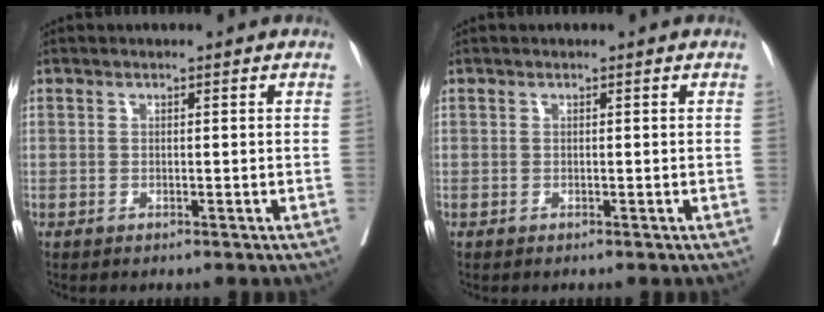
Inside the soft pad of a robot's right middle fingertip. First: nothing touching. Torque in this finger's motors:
{"motor_torque": [0.00, 0.00, 0.00, 0.00]}